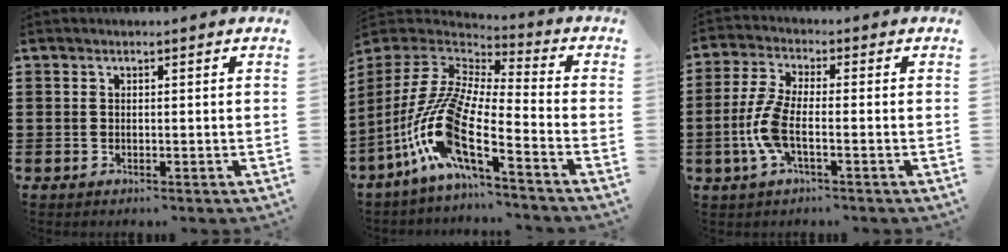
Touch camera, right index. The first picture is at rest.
{"total": 12.6, "force": [-6.8, 2.7, 10.3], "torque": [-0.243, -0.018, -0.146]}
{"total": 6.5, "force": [-2.0, 2.4, 5.7], "torque": [-0.148, -0.012, -0.047]}